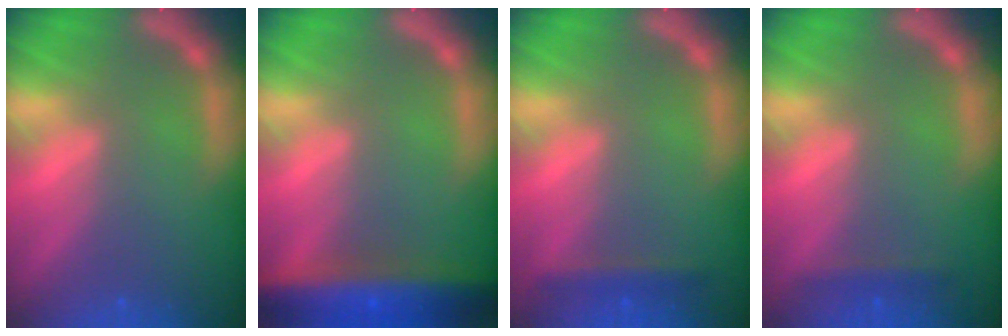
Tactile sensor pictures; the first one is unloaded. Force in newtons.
{"total": 10.0}
{"total": 1.9}
{"total": 1.4}